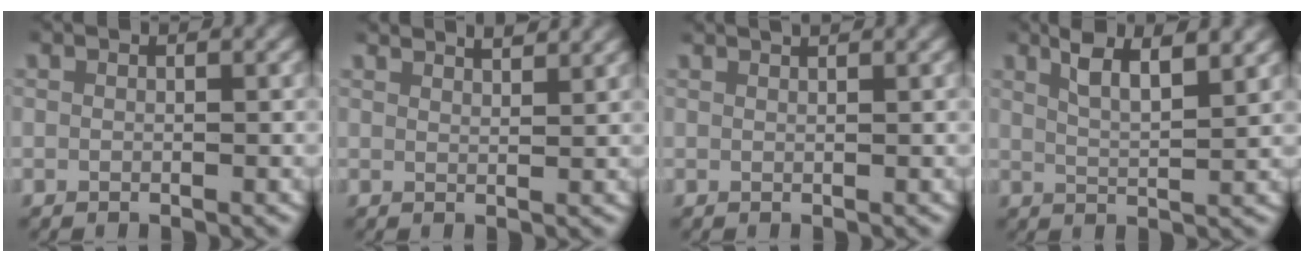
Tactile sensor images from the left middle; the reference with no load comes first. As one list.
[{"total": 3.0, "force": [2.8, 0.3, 1.1], "torque": [-0.014, 0.001, 0.046]}, {"total": 1.4, "force": [1.3, 0.0, 0.5], "torque": [-0.006, 0.006, 0.019]}, {"total": 4.1, "force": [2.6, 1.1, 2.9], "torque": [-0.056, -0.002, 0.045]}]